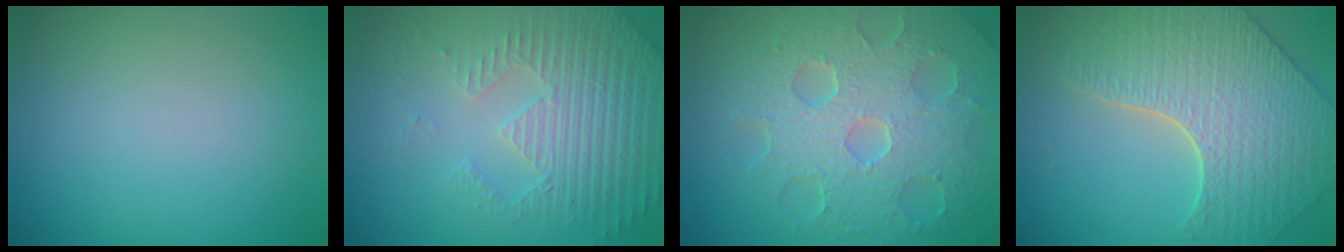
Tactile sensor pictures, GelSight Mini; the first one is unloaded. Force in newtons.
{"total": 5.0, "press": 3.7, "slide": 3.4}
{"total": 8.5, "press": 6.0, "slide": 6.0}
{"total": 6.4, "press": 5.7, "slide": 3.1}